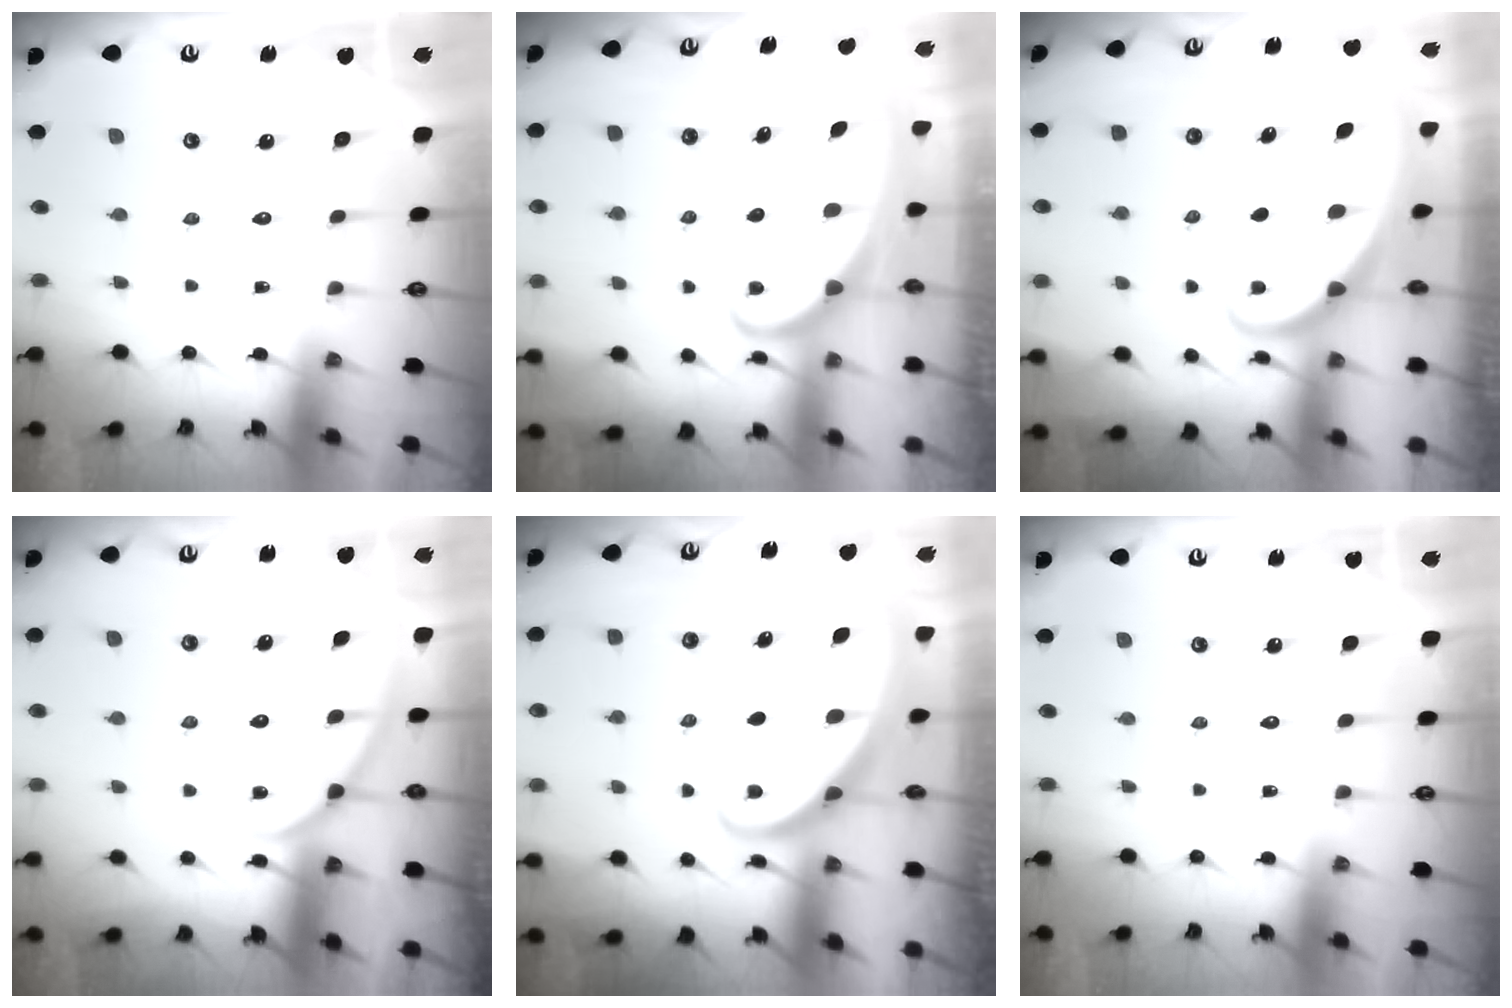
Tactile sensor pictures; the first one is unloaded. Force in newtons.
{"total": 1.9, "press": 1.9, "slide": 0.1}
{"total": 1.9, "press": 1.9, "slide": 0.1}
{"total": 3.3, "press": 3.3, "slide": 0.3}
{"total": 2.6, "press": 2.6, "slide": 0.3}
{"total": 0.0}